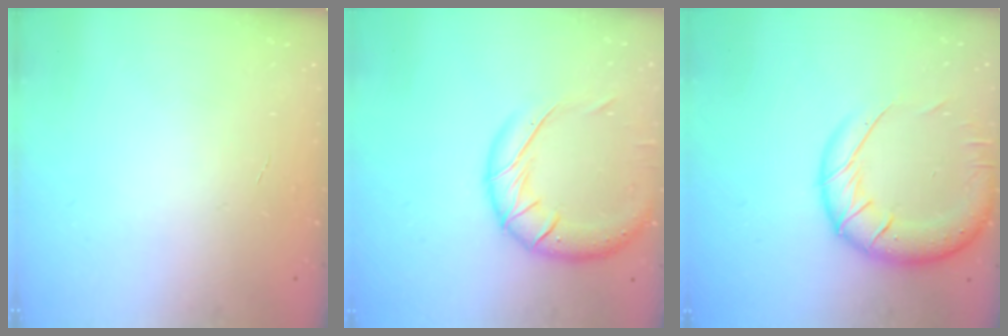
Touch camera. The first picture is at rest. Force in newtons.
{"total": 16.6, "press": 16.4, "slide": 2.7}
{"total": 18.2, "press": 17.7, "slide": 4.3}